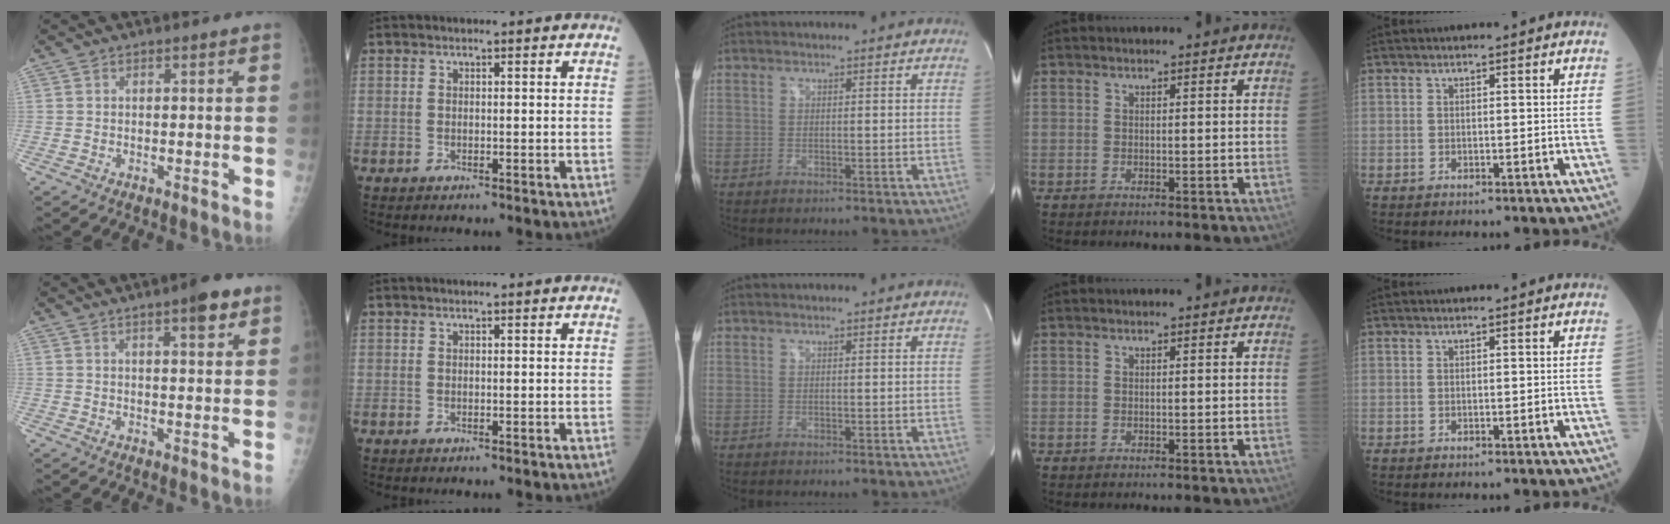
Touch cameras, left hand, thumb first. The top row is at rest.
{"thumb": {"total": 5.8, "force": [3.4, 1.5, 4.4], "torque": [-0.051, -0.014, 0.043]}}